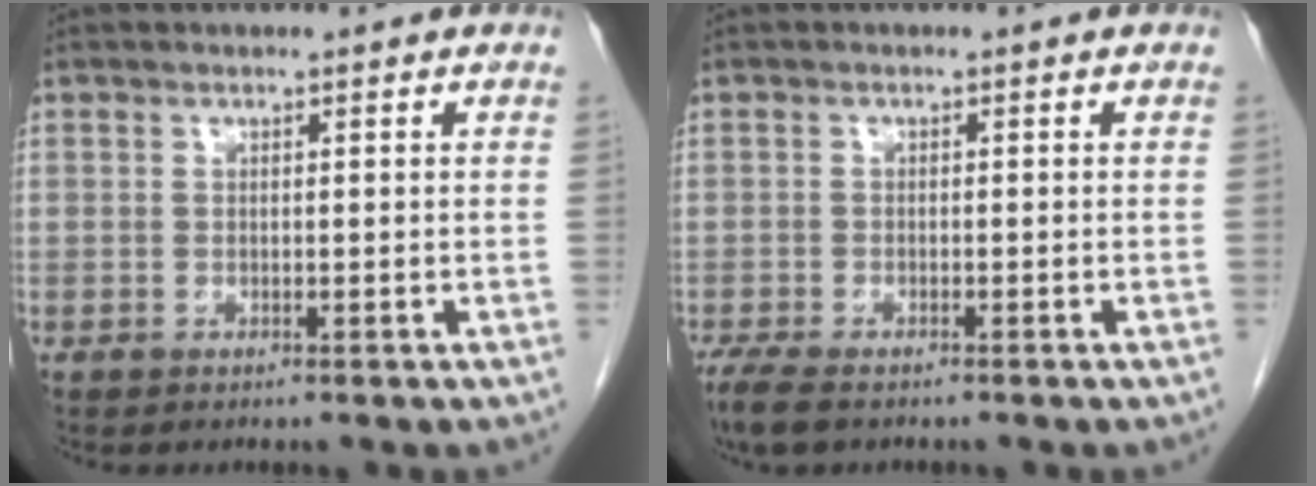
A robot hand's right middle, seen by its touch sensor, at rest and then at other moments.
{"total": 4.3, "force": [-3.3, 1.3, 2.5], "torque": [-0.055, -0.013, -0.051]}